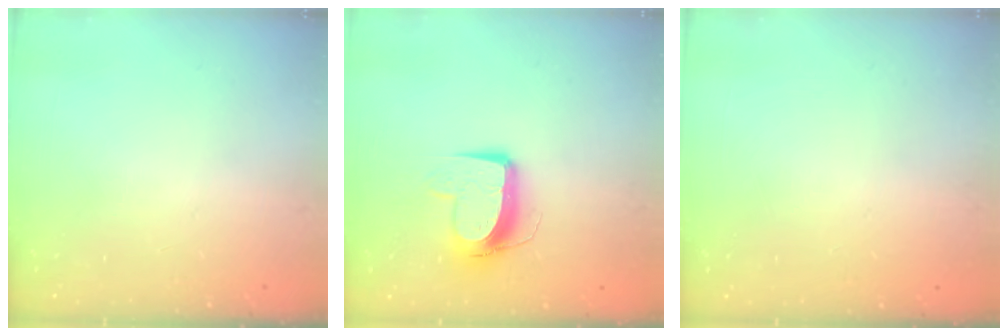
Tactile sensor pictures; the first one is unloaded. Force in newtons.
{"total": 10.6, "press": 10.6, "slide": 0.6}
{"total": 0.0}